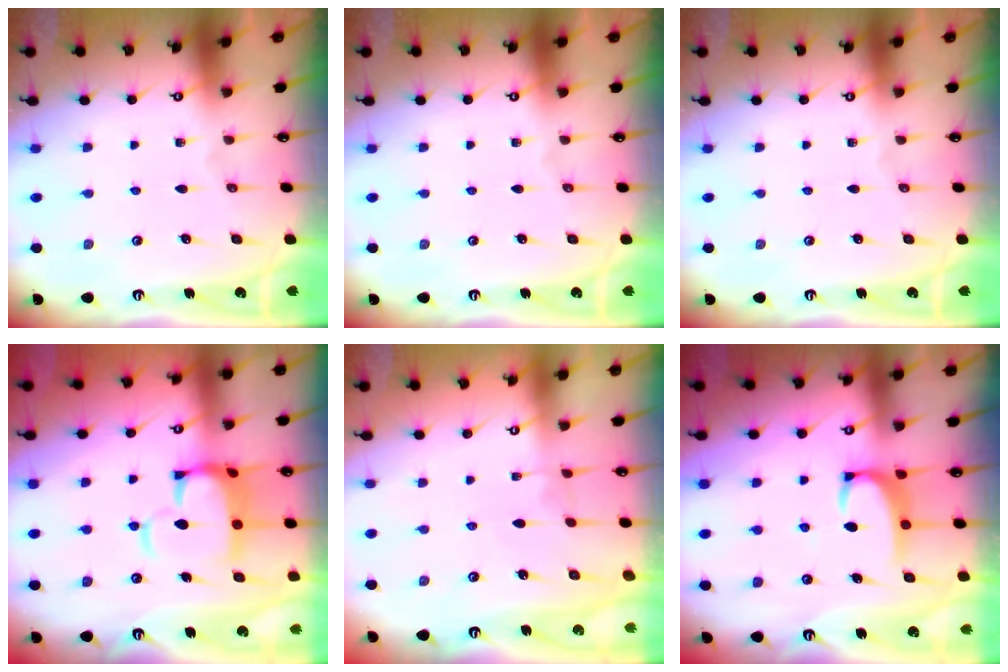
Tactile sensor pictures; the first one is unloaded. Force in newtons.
{"total": 0.0}
{"total": 0.0}
{"total": 8.2, "press": 8.1, "slide": 1.3}
{"total": 2.8, "press": 2.8, "slide": 0.4}
{"total": 3.4, "press": 3.4, "slide": 0.6}